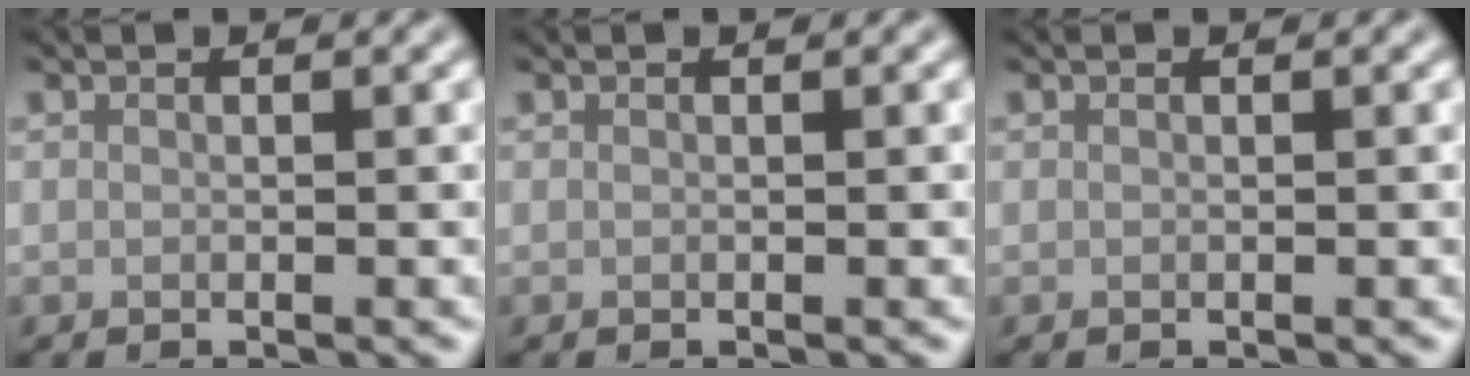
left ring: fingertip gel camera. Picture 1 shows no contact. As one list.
[{"total": 0.0}, {"total": 0.0}]